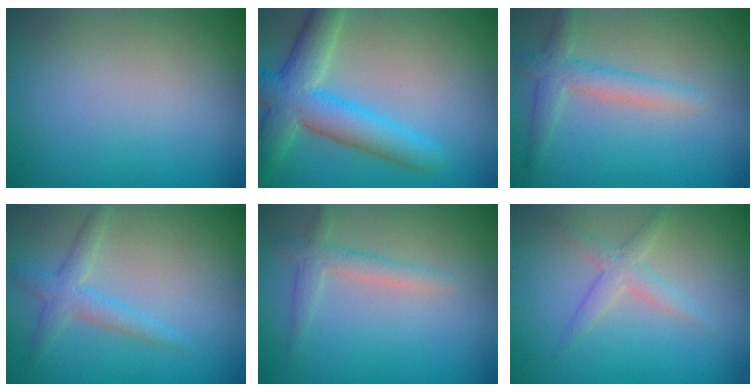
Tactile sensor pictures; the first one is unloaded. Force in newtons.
{"total": 6.7, "press": 6.7, "slide": 0.5}
{"total": 2.8, "press": 2.8, "slide": 0.1}
{"total": 2.2, "press": 2.2, "slide": 0.1}
{"total": 2.0, "press": 2.0, "slide": 0.2}
{"total": 1.9, "press": 1.9, "slide": 0.0}